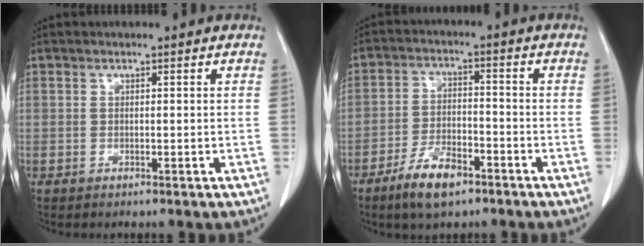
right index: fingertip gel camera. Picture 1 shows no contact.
{"total": 7.5, "force": [-5.0, 2.8, 4.8], "torque": [-0.097, -0.002, -0.089]}